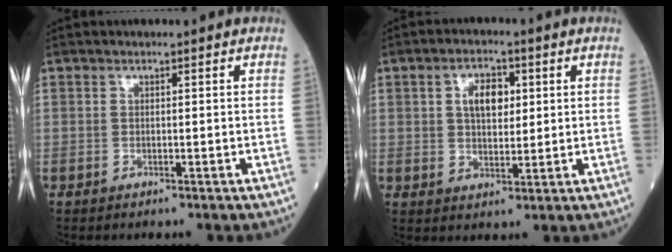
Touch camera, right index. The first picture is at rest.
{"total": 5.6, "force": [1.6, 3.0, 4.4], "torque": [-0.076, 0.010, 0.029]}